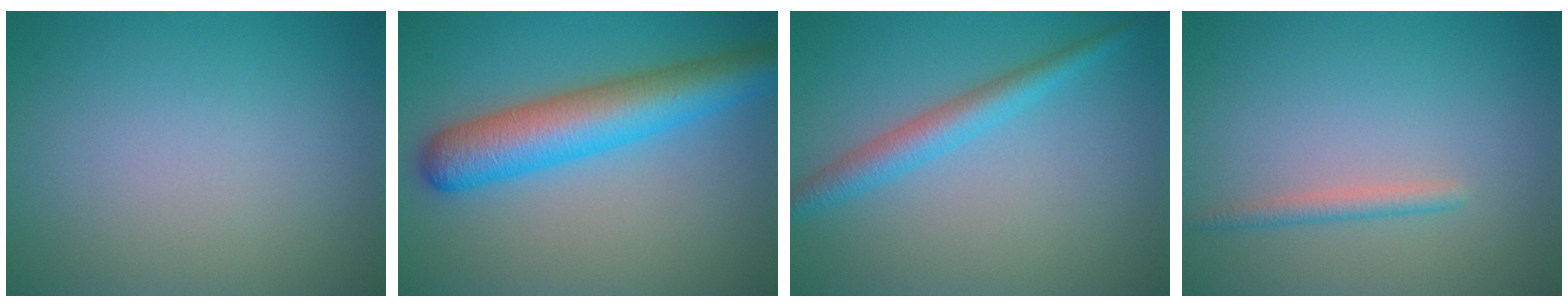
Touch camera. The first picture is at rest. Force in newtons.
{"total": 7.7, "press": 7.7, "slide": 0.3}
{"total": 3.0, "press": 3.0, "slide": 0.2}
{"total": 1.4, "press": 1.4, "slide": 0.2}